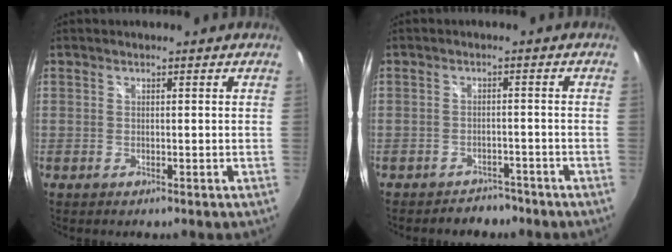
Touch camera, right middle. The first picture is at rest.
{"total": 4.3, "force": [-3.9, 1.7, 0.4], "torque": [-0.010, 0.004, -0.053]}